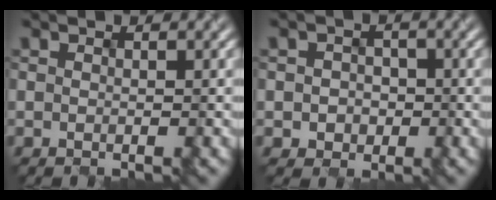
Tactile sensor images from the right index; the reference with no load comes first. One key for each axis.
{"total": 2.3, "fx": -0.6, "fy": 2.0, "fz": 1.0, "tx": -0.013, "ty": -0.002, "tz": -0.015}